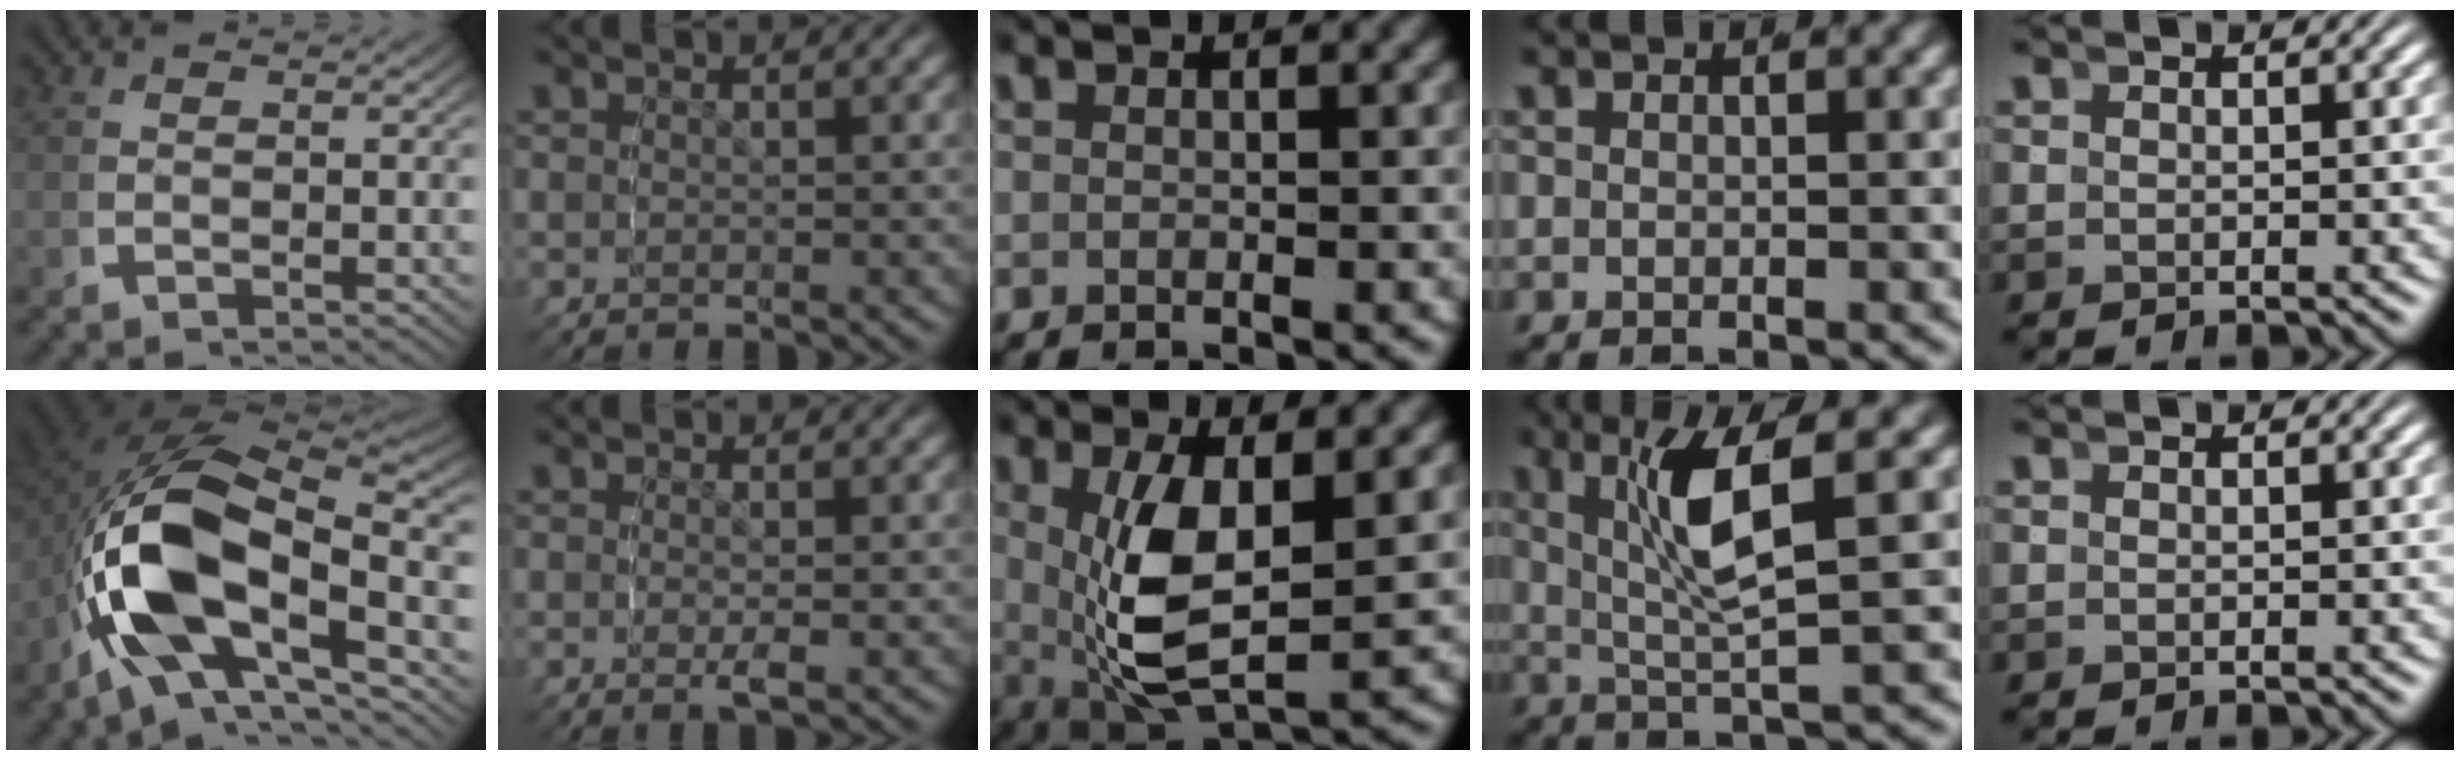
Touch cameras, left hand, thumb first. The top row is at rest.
{"thumb": {"total": 18.3, "force": [-0.8, 11.2, 14.4], "torque": [-0.317, -0.046, 0.005]}, "index": {"total": 0.9, "force": [-0.3, -0.3, 0.8], "torque": [-0.021, -0.005, -0.003]}, "middle": {"total": 7.7, "force": [0.7, 3.7, 6.6], "torque": [-0.147, -0.024, 0.030]}, "ring": {"total": 5.1, "force": [1.3, 0.6, 4.9], "torque": [-0.095, -0.001, 0.028]}}